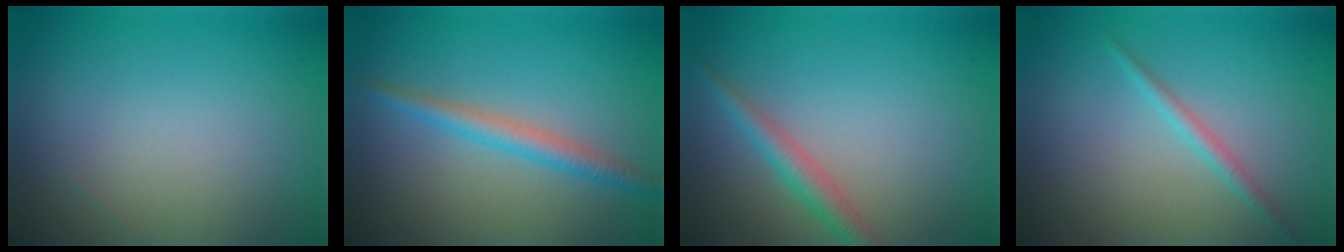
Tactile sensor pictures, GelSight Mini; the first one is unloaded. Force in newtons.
{"total": 2.4, "press": 2.4, "slide": 0.0}
{"total": 2.3, "press": 2.3, "slide": 0.1}
{"total": 1.3, "press": 1.3, "slide": 0.1}